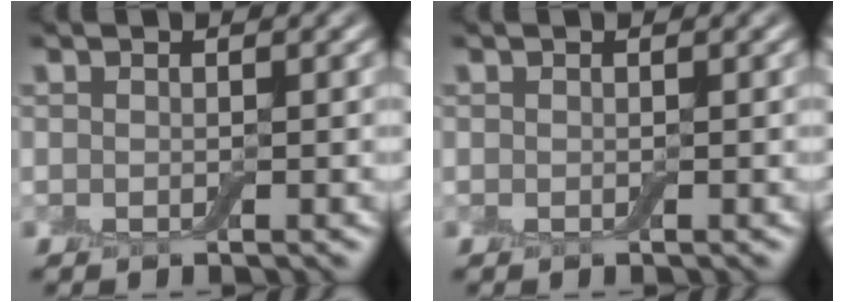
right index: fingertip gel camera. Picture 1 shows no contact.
{"total": 0.0}